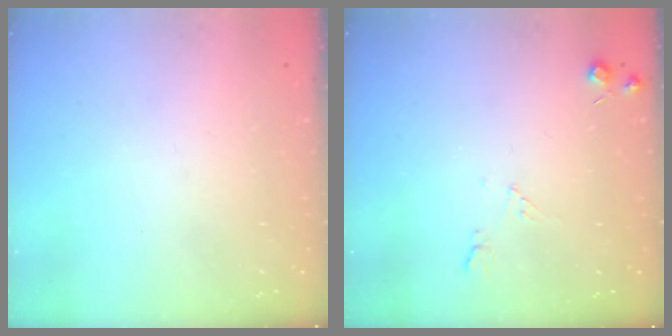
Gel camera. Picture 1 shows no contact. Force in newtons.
{"total": 5.6, "press": 5.6, "slide": 0.9}